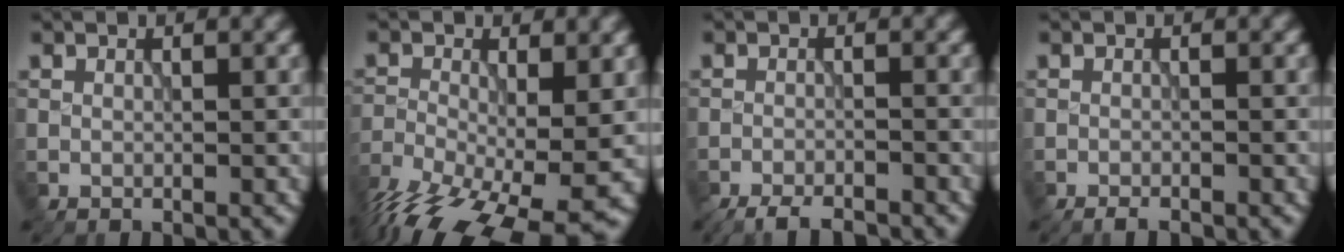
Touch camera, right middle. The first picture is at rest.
{"total": 12.2, "force": [-6.5, 4.9, 9.1], "torque": [-0.170, -0.033, -0.113]}
{"total": 5.0, "force": [-4.5, 0.9, 1.9], "torque": [-0.037, -0.014, -0.069]}
{"total": 1.2, "force": [-1.0, 0.2, 0.5], "torque": [-0.007, -0.002, -0.020]}